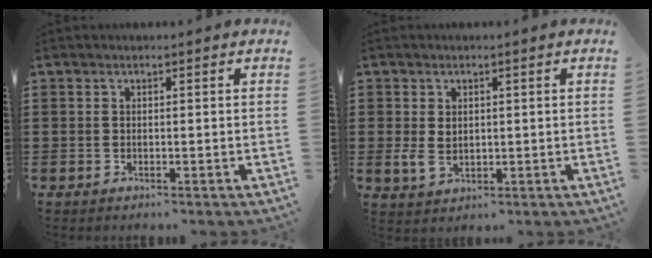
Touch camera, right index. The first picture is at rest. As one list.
[{"total": 3.0, "force": [0.0, 2.1, 2.1], "torque": [-0.045, 0.005, 0.000]}]